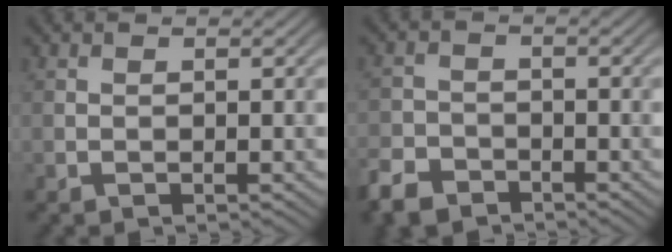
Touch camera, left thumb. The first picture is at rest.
{"total": 4.5, "force": [-3.5, 2.3, 1.6], "torque": [-0.036, -0.006, -0.077]}